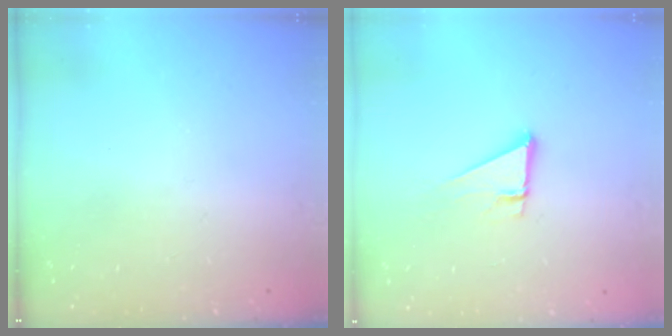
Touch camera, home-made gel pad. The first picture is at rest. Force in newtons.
{"total": 3.7, "press": 3.7, "slide": 0.2}